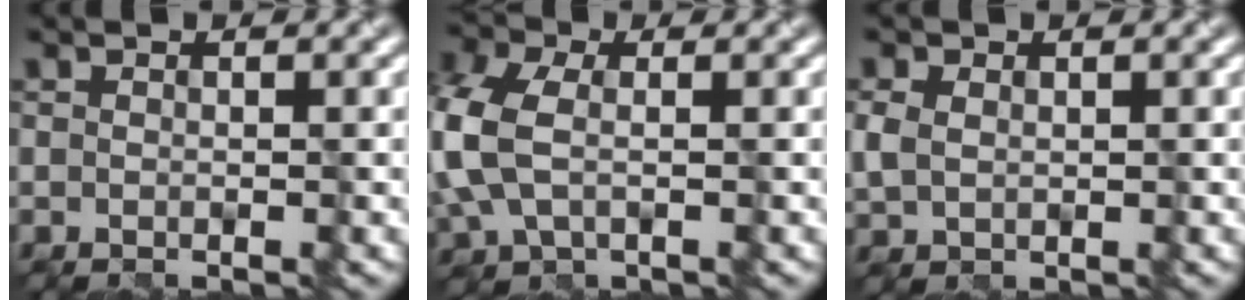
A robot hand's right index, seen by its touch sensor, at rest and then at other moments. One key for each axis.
{"total": 5.5, "fx": 0.3, "fy": 3.7, "fz": 4.1, "tx": -0.151, "ty": 0.012, "tz": 0.007}
{"total": 1.0, "fx": 0.5, "fy": 0.9, "fz": 0.2, "tx": -0.027, "ty": 0.006, "tz": 0.018}